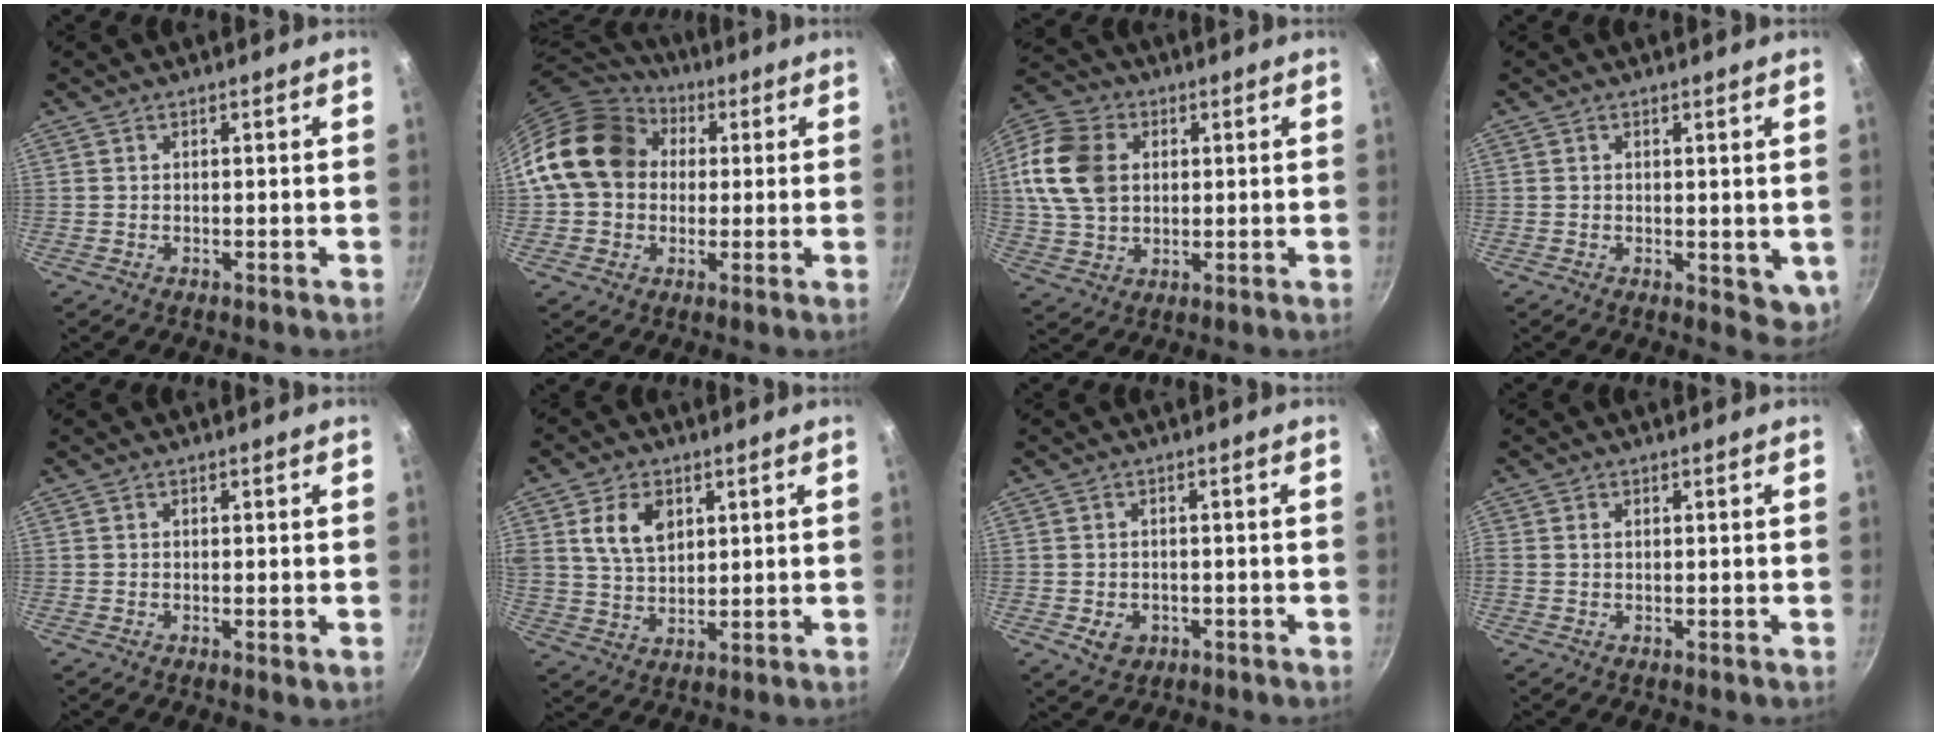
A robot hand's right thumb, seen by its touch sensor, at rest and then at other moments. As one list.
[{"total": 17.0, "force": [2.7, 13.9, 9.3], "torque": [-0.141, 0.035, 0.035]}, {"total": 15.2, "force": [2.6, 11.5, 9.7], "torque": [-0.174, 0.009, 0.043]}, {"total": 4.8, "force": [0.6, 2.8, 3.8], "torque": [-0.047, -0.010, 0.012]}, {"total": 1.0, "force": [-0.1, 0.3, 0.9], "torque": [-0.016, -0.003, -0.005]}, {"total": 8.9, "force": [3.2, 6.0, 5.7], "torque": [-0.090, -0.015, 0.062]}, {"total": 4.0, "force": [-1.3, 3.1, 2.0], "torque": [-0.027, 0.006, -0.010]}, {"total": 0.9, "force": [0.2, 0.7, 0.6], "torque": [-0.012, 0.003, 0.002]}]